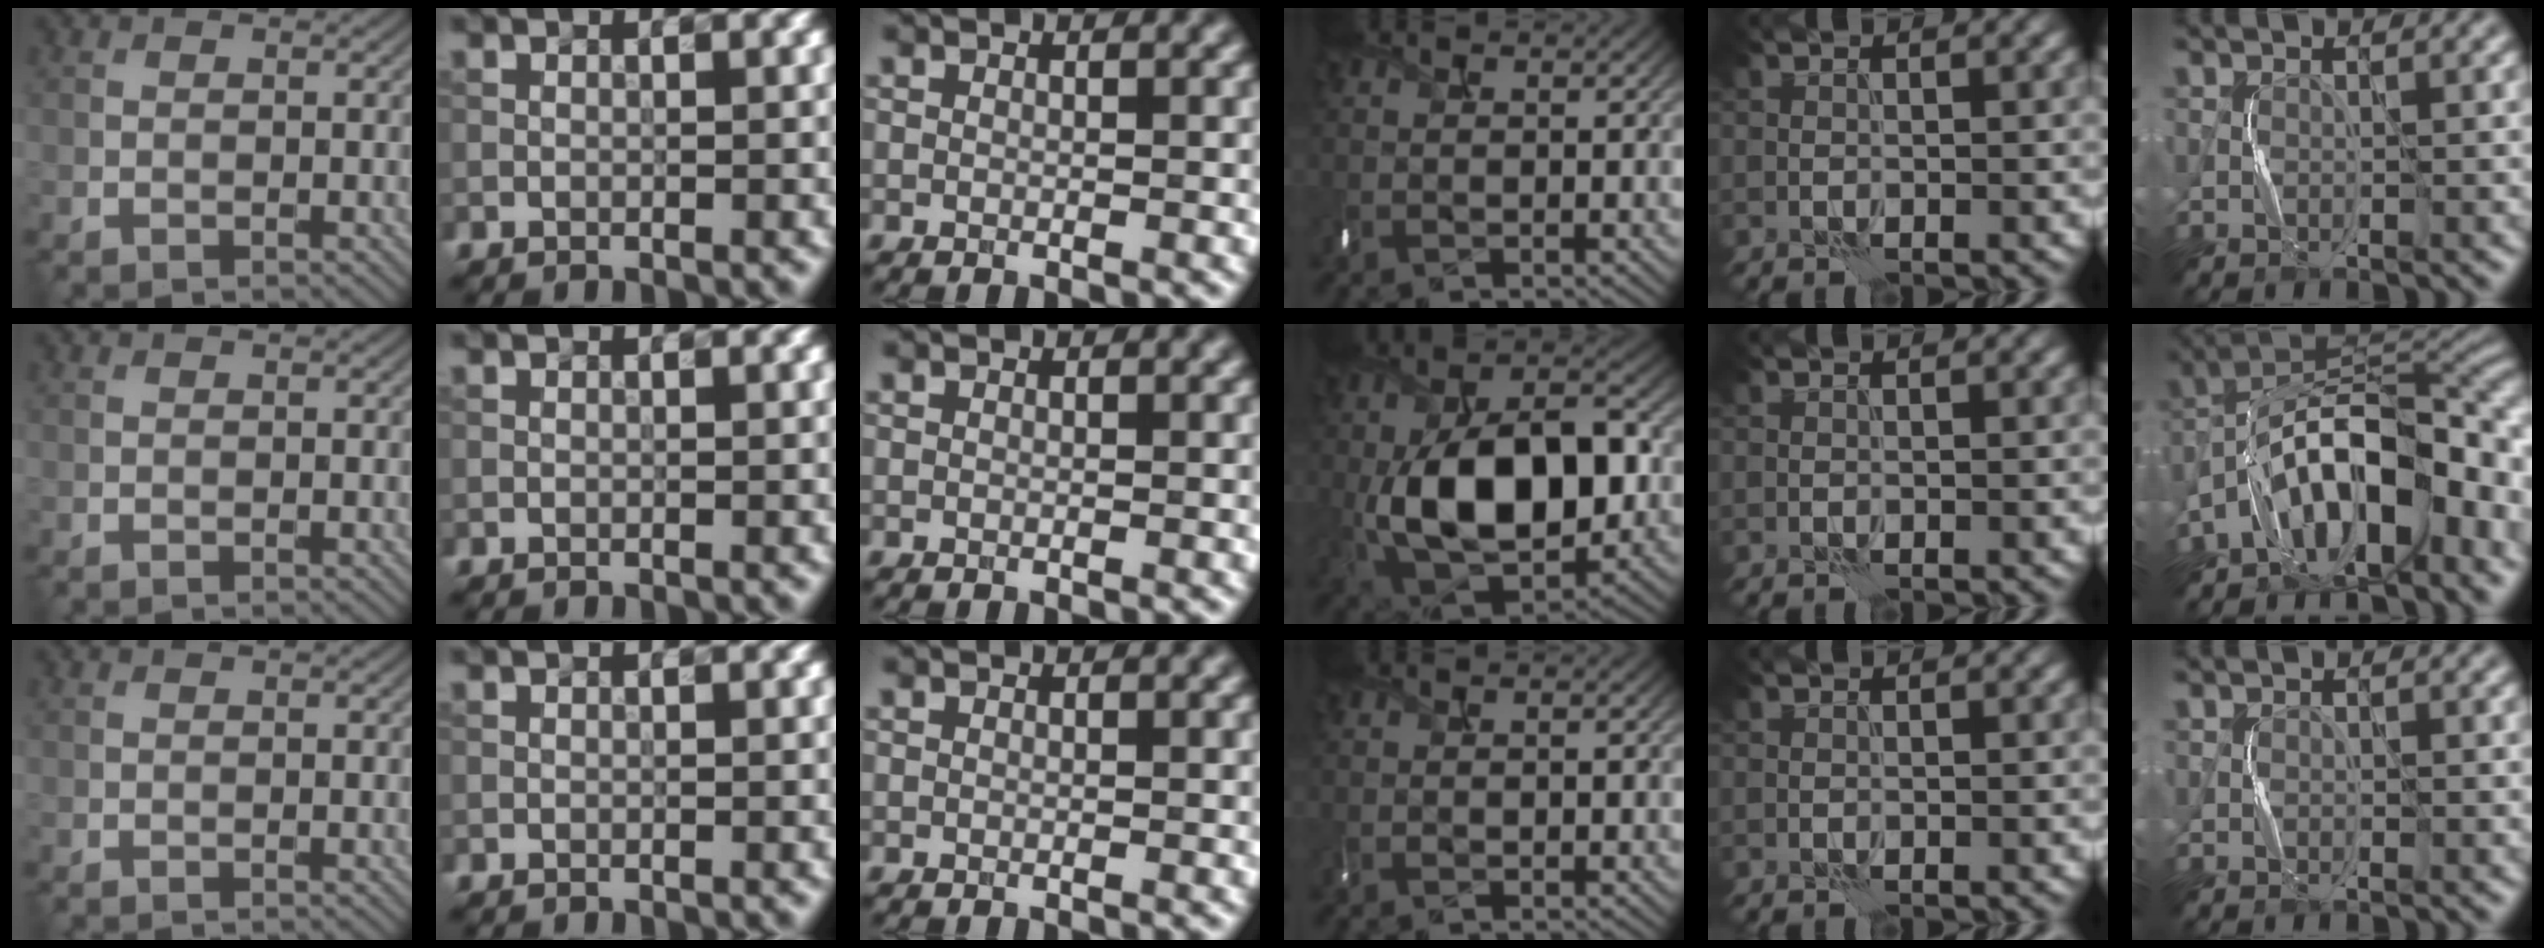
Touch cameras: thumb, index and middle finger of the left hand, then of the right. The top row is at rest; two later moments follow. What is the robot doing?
{"motion": "shake", "object": "handbell"}